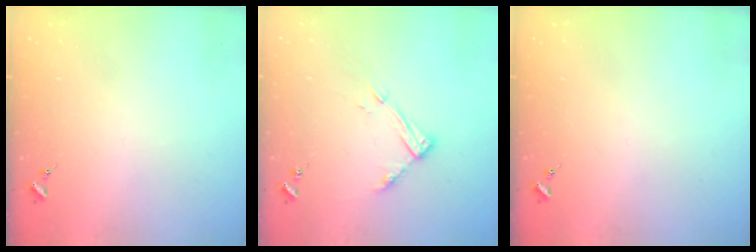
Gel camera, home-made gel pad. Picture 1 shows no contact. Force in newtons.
{"total": 11.0, "press": 11.0, "slide": 0.8}
{"total": 0.0}